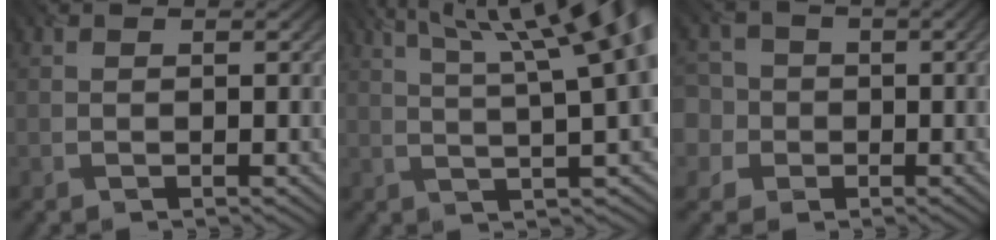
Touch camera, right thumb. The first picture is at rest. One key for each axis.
{"total": 14.2, "fx": 6.1, "fy": 3.9, "fz": 12.2, "tx": -0.142, "ty": 0.059, "tz": 0.070}
{"total": 6.7, "fx": -0.7, "fy": 6.5, "fz": 1.6, "tx": -0.064, "ty": 0.010, "tz": -0.045}